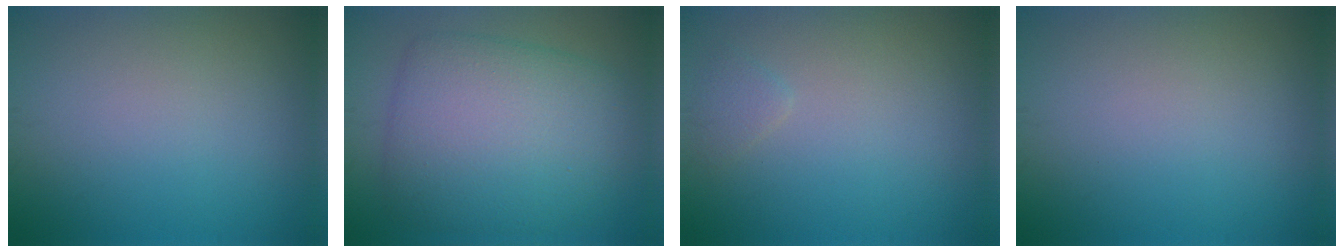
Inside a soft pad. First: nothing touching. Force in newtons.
{"total": 9.2, "press": 9.2, "slide": 0.2}
{"total": 0.9, "press": 0.9, "slide": 0.1}
{"total": 0.0}